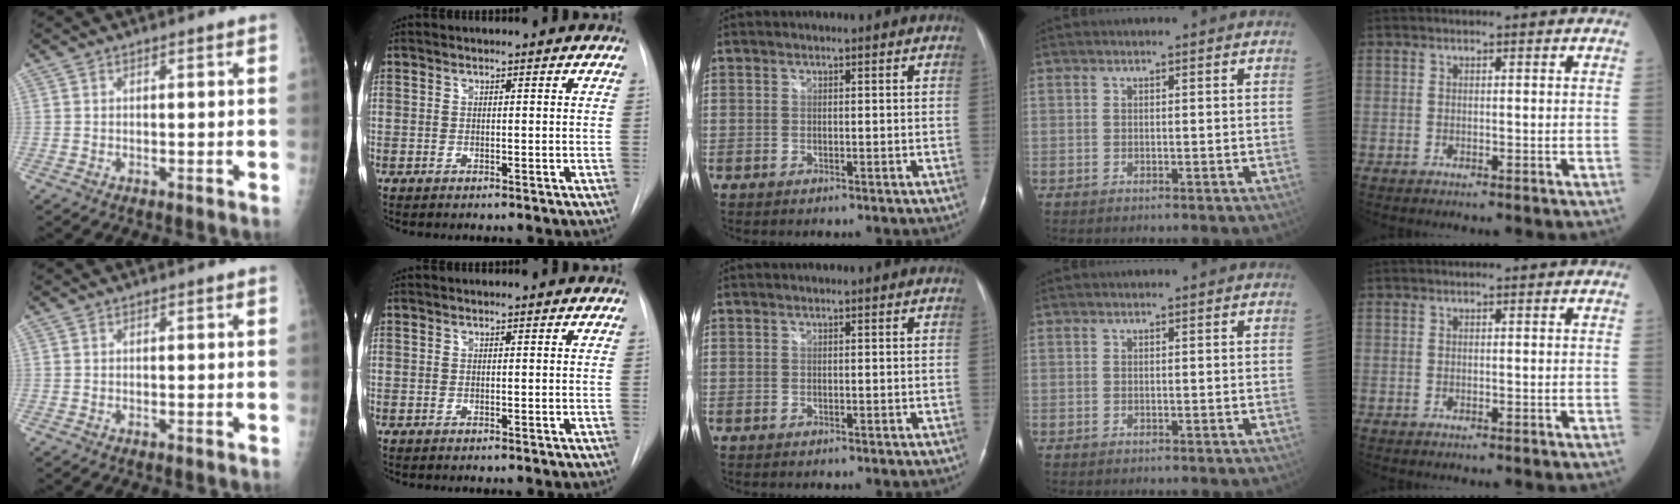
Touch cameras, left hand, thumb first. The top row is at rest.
{}